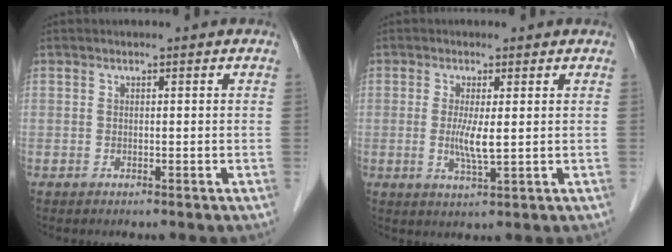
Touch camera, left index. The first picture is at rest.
{"total": 3.7, "force": [0.1, 0.2, 3.7], "torque": [-0.079, -0.009, 0.007]}